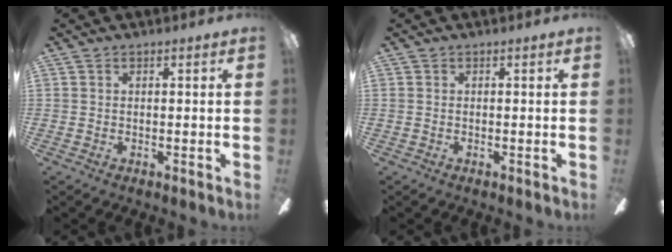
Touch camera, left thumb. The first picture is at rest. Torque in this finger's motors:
{"motor_torque": [-0.17, -0.16, 0.14, -0.11, 0.00]}